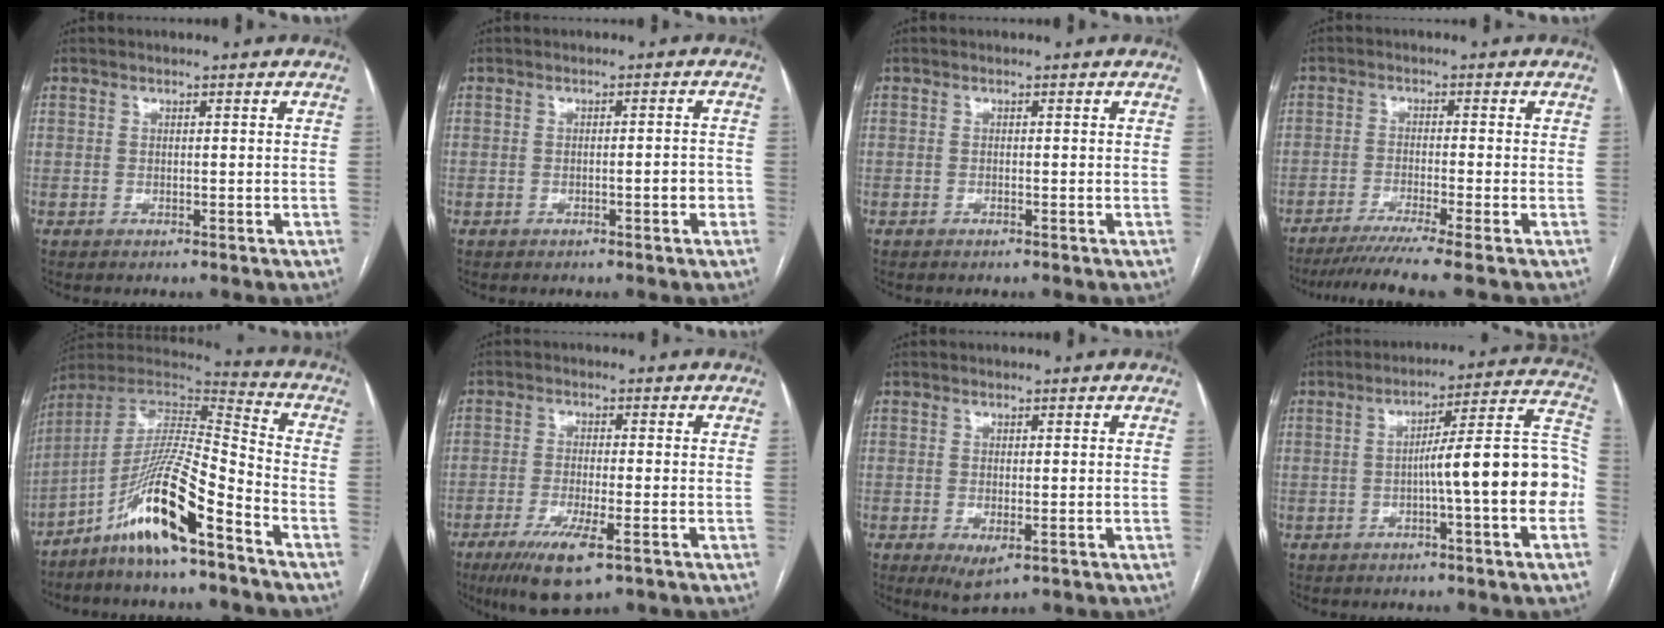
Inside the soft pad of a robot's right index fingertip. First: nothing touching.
{"total": 2.4, "force": [-0.9, 0.5, 2.2], "torque": [-0.029, 0.002, -0.013]}
{"total": 0.0}
{"total": 7.4, "force": [-6.0, -1.9, 4.0], "torque": [-0.056, -0.026, -0.101]}
{"total": 14.7, "force": [-8.9, 1.0, 11.6], "torque": [-0.226, 0.004, -0.165]}
{"total": 8.4, "force": [-4.7, 1.4, 6.8], "torque": [-0.129, -0.022, -0.077]}
{"total": 3.2, "force": [-1.1, 1.3, 2.7], "torque": [-0.042, -0.009, -0.008]}
{"total": 14.7, "force": [-2.7, 0.3, 14.4], "torque": [-0.198, 0.034, -0.043]}